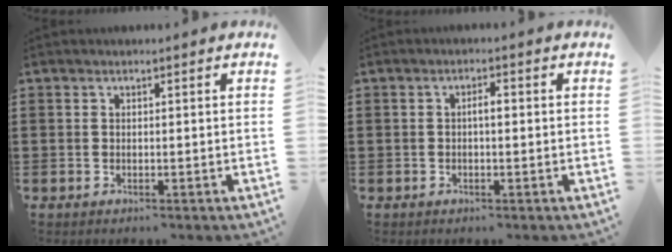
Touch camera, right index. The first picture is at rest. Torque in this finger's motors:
{"motor_torque": [0.69, -0.40, 0.06, 0.06]}